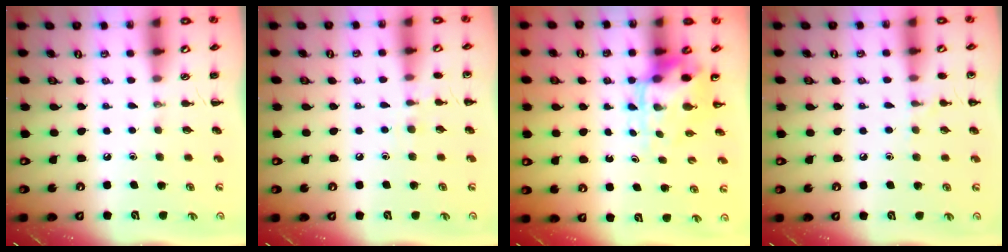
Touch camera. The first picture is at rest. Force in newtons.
{"total": 6.3, "press": 6.0, "slide": 2.0}
{"total": 5.5, "press": 5.3, "slide": 1.3}
{"total": 7.1, "press": 6.8, "slide": 2.1}